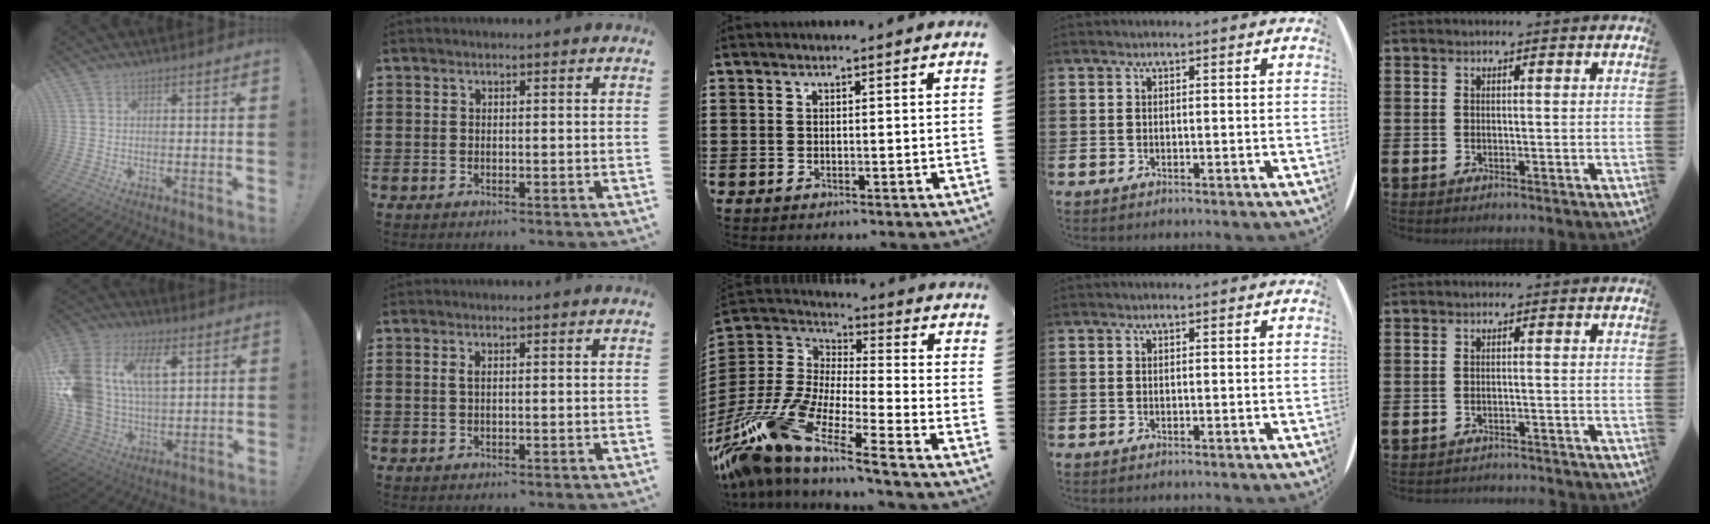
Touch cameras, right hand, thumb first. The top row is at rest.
{"thumb": {"total": 21.7, "force": [6.8, 14.6, 14.5], "torque": [-0.292, -0.016, 0.125]}, "index": {"total": 0.9, "force": [0.2, 0.2, 0.8], "torque": [-0.017, 0.002, 0.003]}, "middle": {"total": 12.5, "force": [-10.3, 2.0, 6.8], "torque": [-0.181, -0.008, -0.216]}, "little": {"total": 1.1, "force": [-1.1, -0.1, -0.1], "torque": [-0.001, 0.002, -0.024]}}